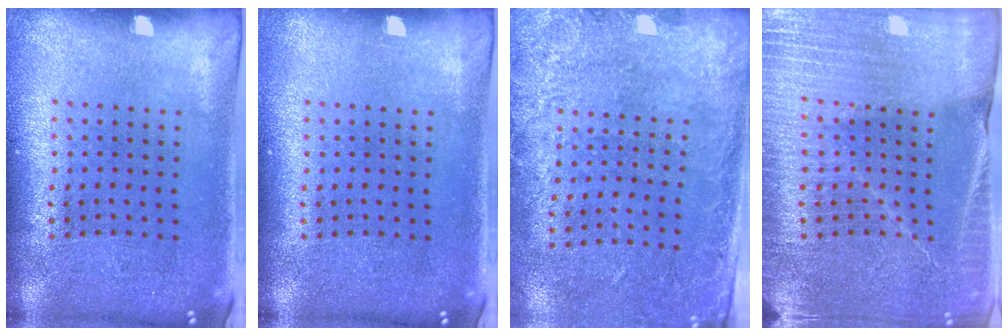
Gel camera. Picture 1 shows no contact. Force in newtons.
{"total": 0.0}
{"total": 2.7, "press": 1.9, "slide": 1.9}
{"total": 3.6, "press": 3.5, "slide": 0.9}